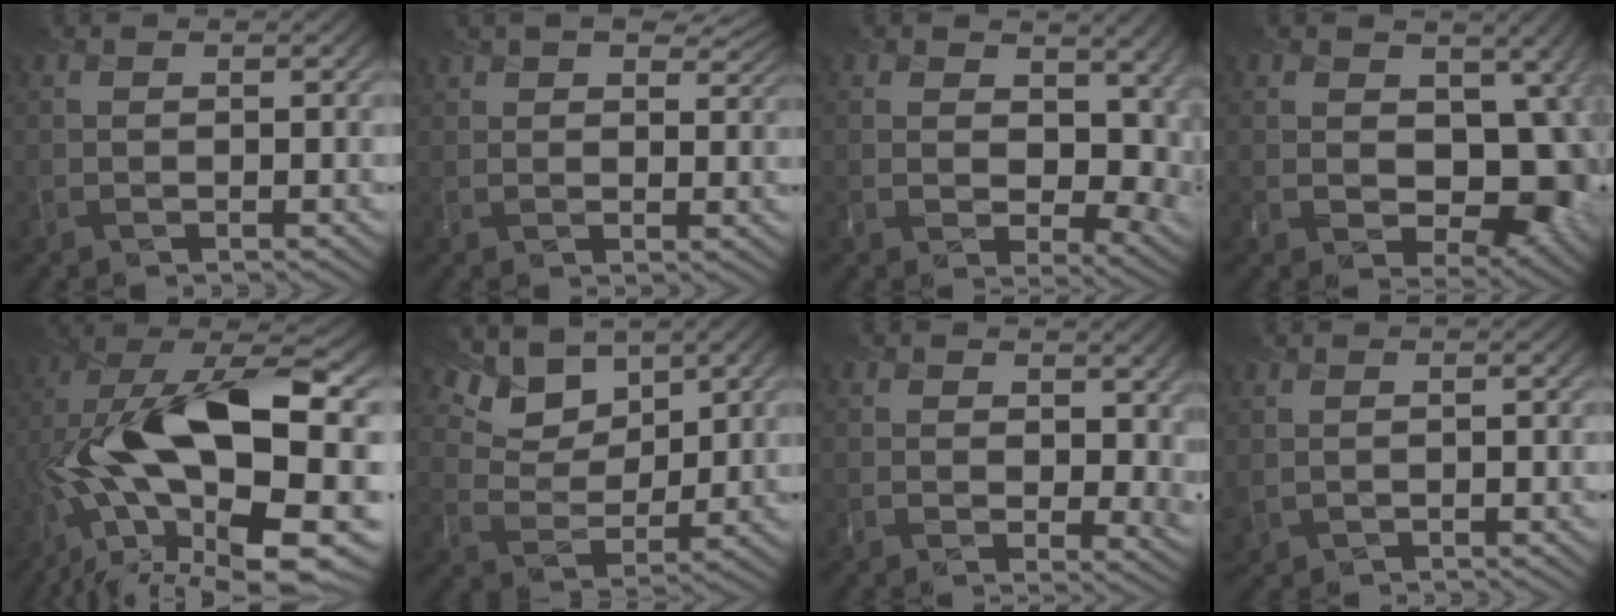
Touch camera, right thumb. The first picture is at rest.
{"total": 5.4, "force": [3.8, 2.4, 3.0], "torque": [-0.043, -0.004, 0.060]}
{"total": 9.2, "force": [1.2, 6.2, 6.7], "torque": [-0.117, -0.027, 0.040]}
{"total": 11.6, "force": [0.3, 8.1, 8.3], "torque": [-0.129, -0.035, 0.023]}
{"total": 20.8, "force": [-1.8, 8.2, 19.1], "torque": [-0.344, 0.002, -0.031]}
{"total": 7.6, "force": [5.6, 3.9, 3.3], "torque": [-0.078, -0.004, 0.110]}
{"total": 7.6, "force": [1.7, 5.4, 5.1], "torque": [-0.061, -0.014, 0.047]}
{"total": 1.1, "force": [0.3, 0.6, 0.9], "torque": [-0.030, -0.005, 0.011]}